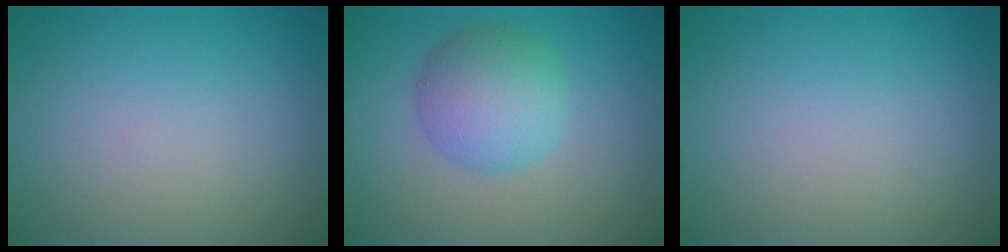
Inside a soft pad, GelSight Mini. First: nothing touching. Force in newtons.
{"total": 5.1, "press": 5.1, "slide": 0.1}
{"total": 0.0}